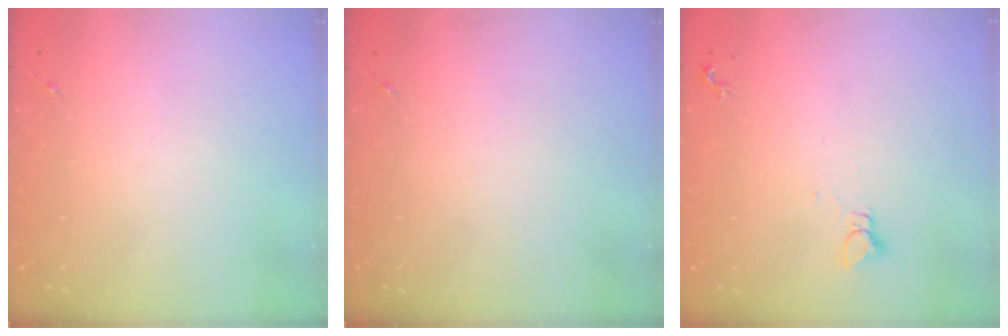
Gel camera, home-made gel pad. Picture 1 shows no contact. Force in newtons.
{"total": 0.0}
{"total": 2.2, "press": 2.2, "slide": 0.1}